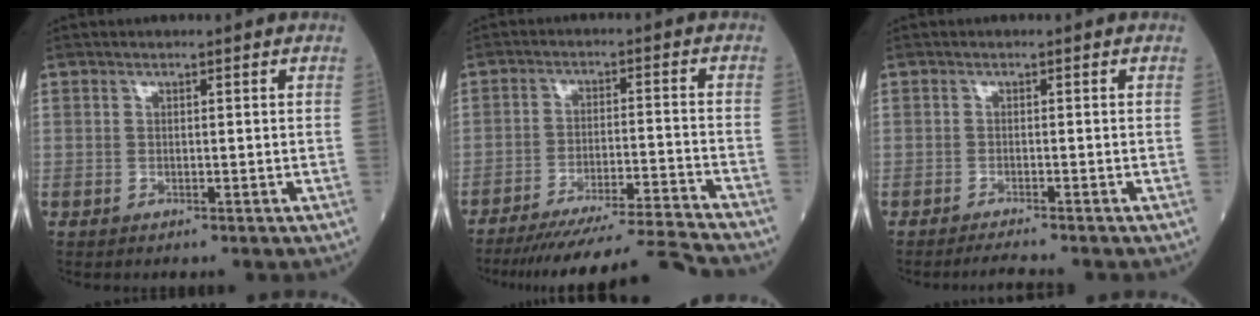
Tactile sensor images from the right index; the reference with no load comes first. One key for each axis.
{"total": 14.6, "fx": -13.9, "fy": -2.1, "fz": 4.0, "tx": -0.056, "ty": -0.009, "tz": -0.211}
{"total": 2.5, "fx": -2.3, "fy": -0.5, "fz": 0.8, "tx": -0.018, "ty": -0.010, "tz": -0.040}